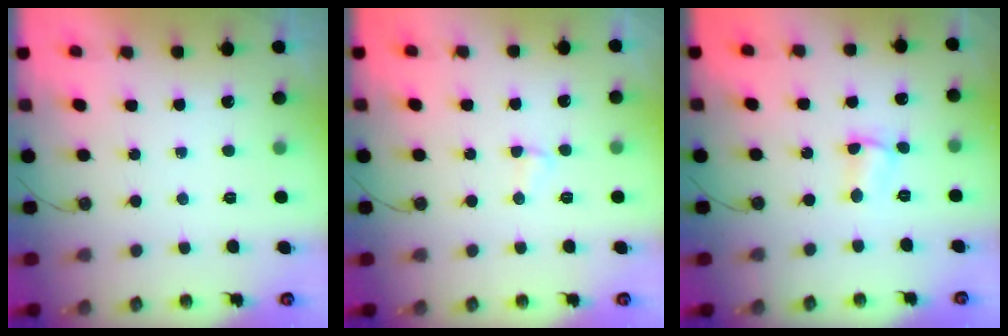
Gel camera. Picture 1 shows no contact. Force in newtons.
{"total": 2.5, "press": 2.5, "slide": 0.7}
{"total": 1.8, "press": 1.7, "slide": 0.5}